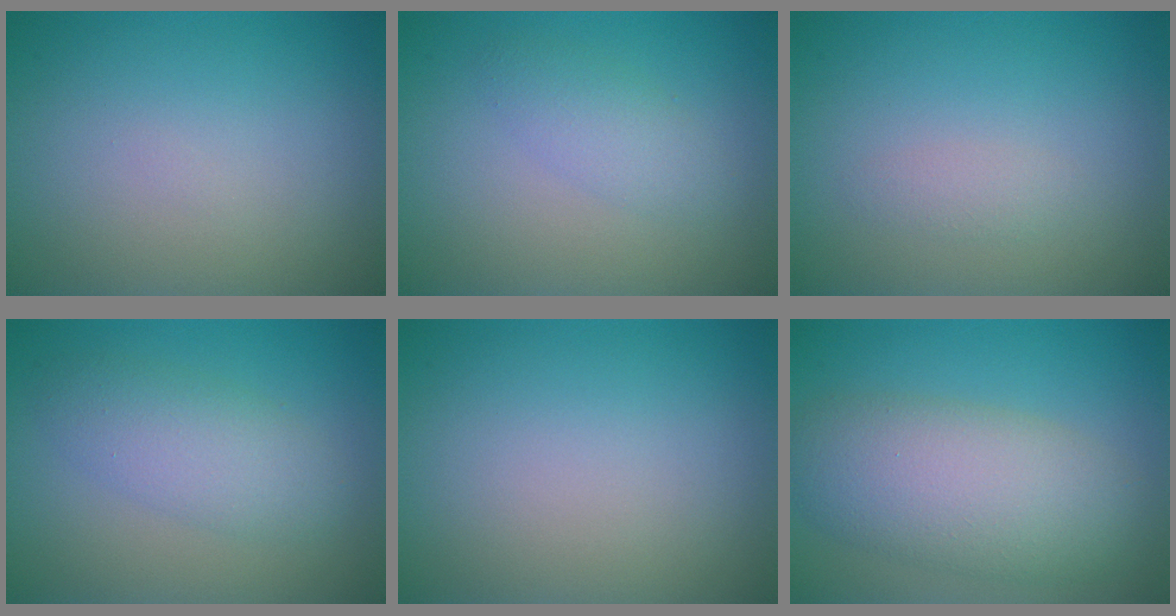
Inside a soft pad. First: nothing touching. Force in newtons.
{"total": 2.0, "press": 2.0, "slide": 0.0}
{"total": 1.0, "press": 1.0, "slide": 0.1}
{"total": 3.7, "press": 3.7, "slide": 0.0}
{"total": 0.0}
{"total": 7.3, "press": 7.3, "slide": 0.2}